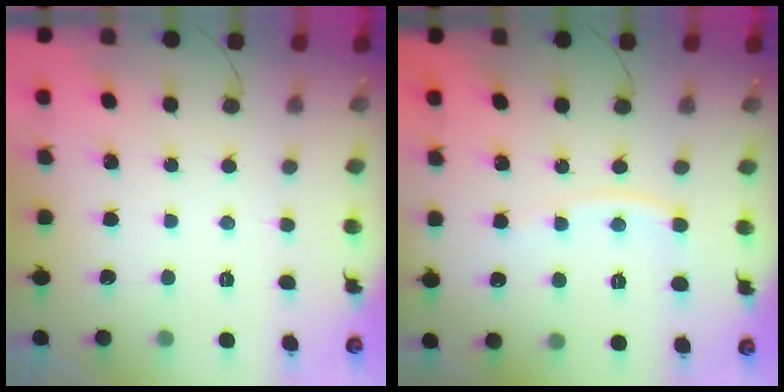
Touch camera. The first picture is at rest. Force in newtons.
{"total": 6.4, "press": 6.3, "slide": 0.7}